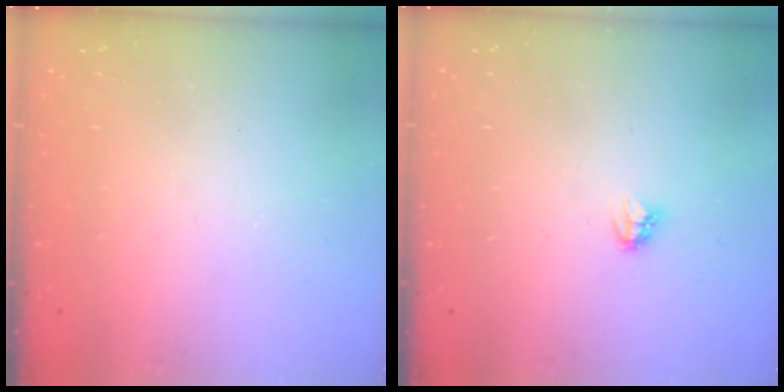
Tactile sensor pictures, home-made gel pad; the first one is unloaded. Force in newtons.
{"total": 2.7, "press": 2.7, "slide": 0.3}